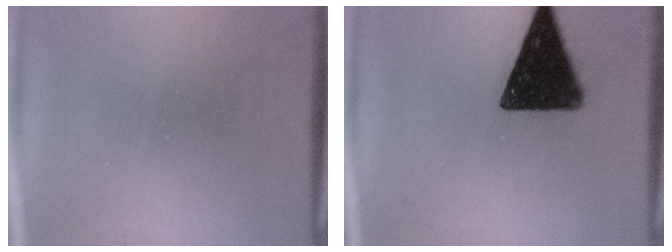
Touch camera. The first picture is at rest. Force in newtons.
{"total": 15.6}